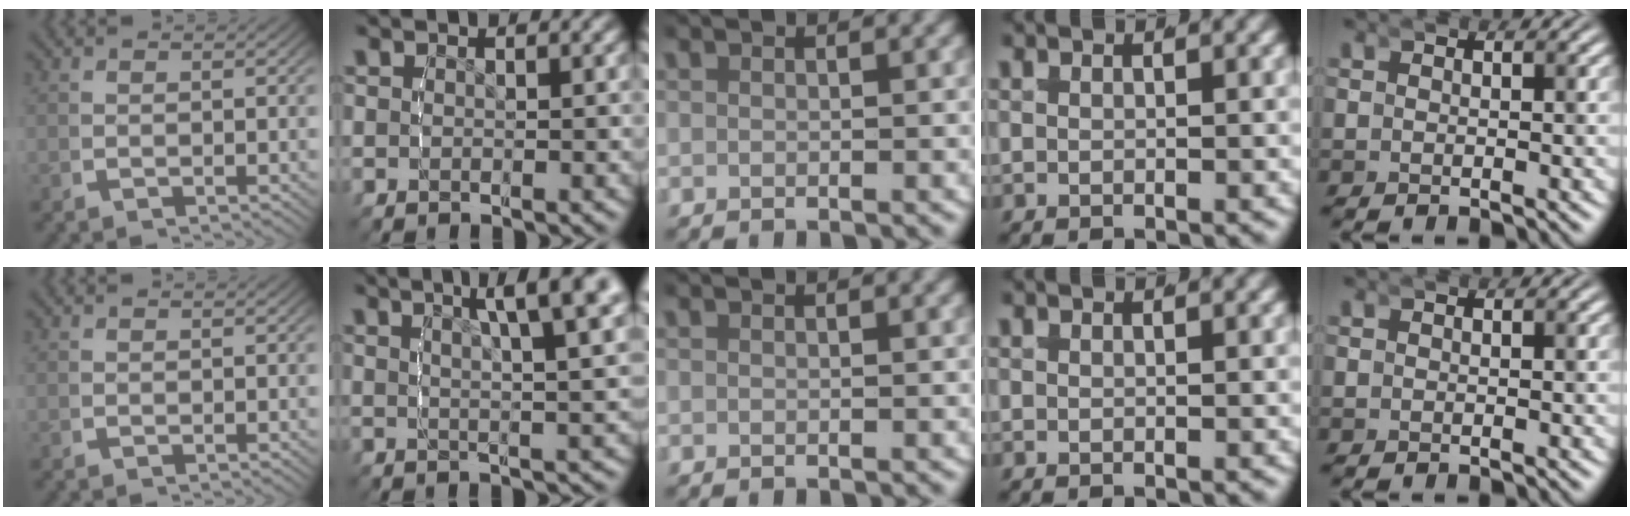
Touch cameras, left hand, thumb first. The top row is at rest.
{"index": {"total": 8.1, "force": [4.4, 2.0, 6.5], "torque": [-0.080, 0.014, 0.064]}}